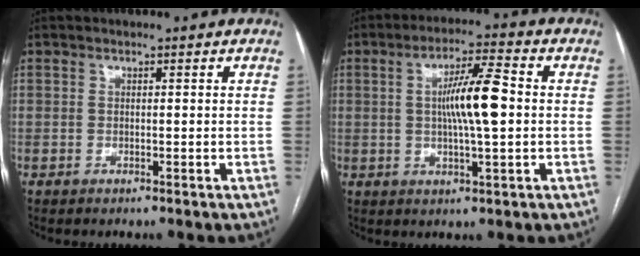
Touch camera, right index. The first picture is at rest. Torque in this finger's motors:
{"motor_torque": [0.80, 0.38, 0.29, 0.13]}